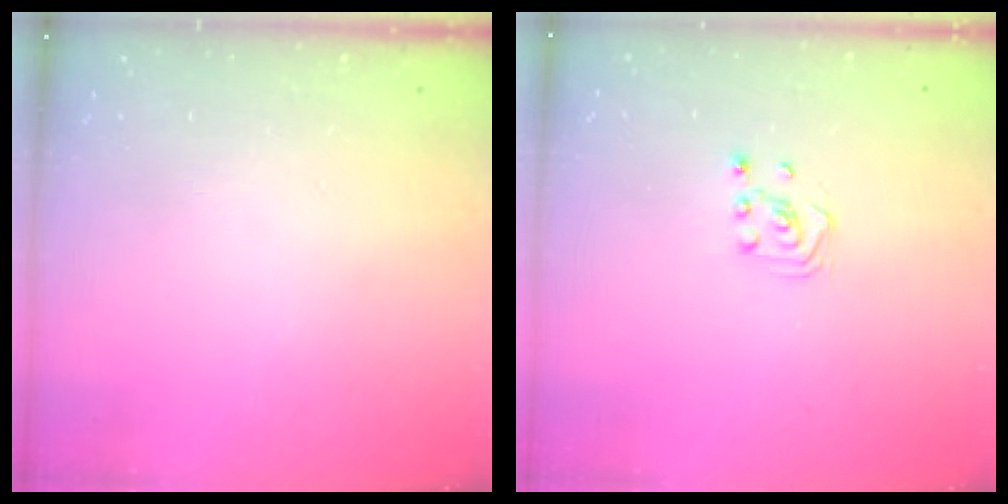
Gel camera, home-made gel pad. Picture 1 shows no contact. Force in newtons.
{"total": 2.3, "press": 2.2, "slide": 0.8}